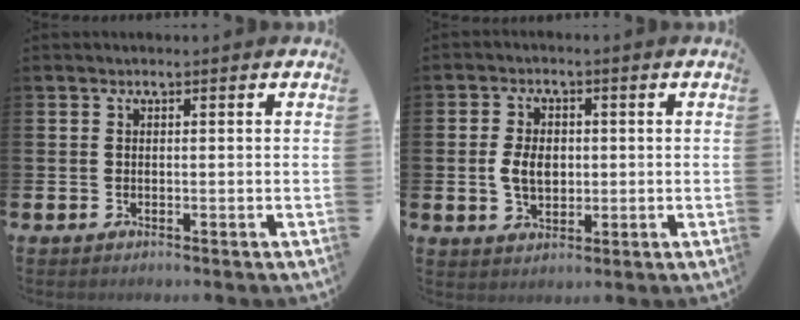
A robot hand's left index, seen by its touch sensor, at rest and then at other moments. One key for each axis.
{"total": 4.7, "fx": 0.2, "fy": 3.2, "fz": 3.4, "tx": -0.063, "ty": 0.004, "tz": -0.005}